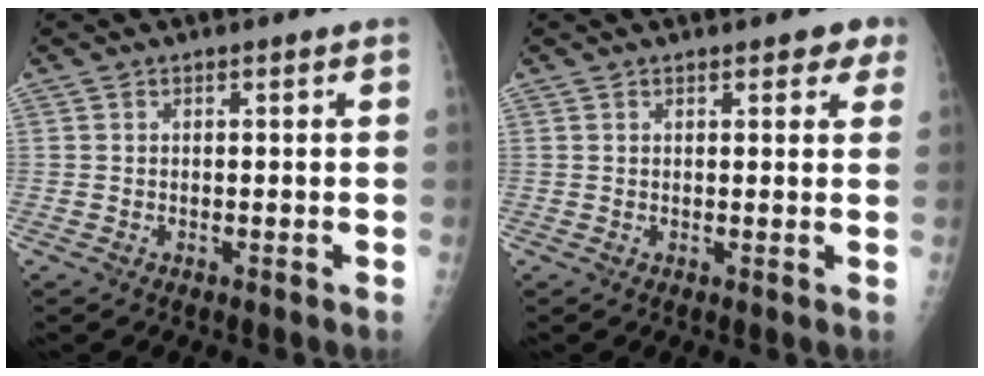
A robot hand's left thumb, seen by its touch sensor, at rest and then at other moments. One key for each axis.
{"total": 3.7, "fx": 2.2, "fy": 1.6, "fz": 2.5, "tx": -0.010, "ty": -0.005, "tz": 0.021}